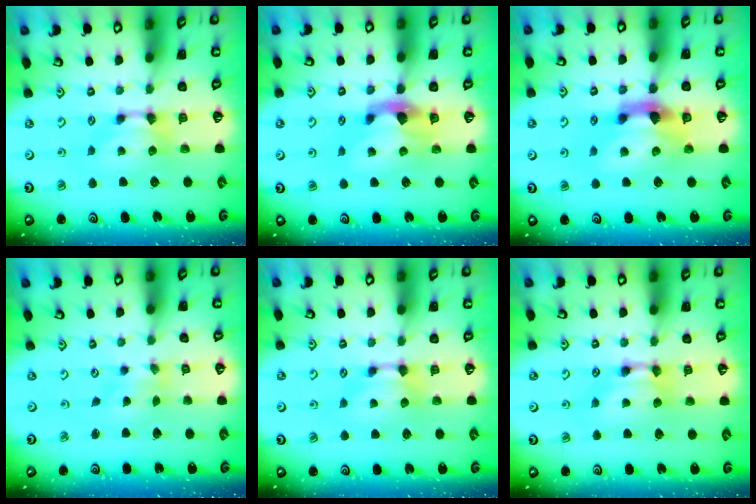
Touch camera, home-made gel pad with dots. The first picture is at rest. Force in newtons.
{"total": 2.8, "press": 2.5, "slide": 1.3}
{"total": 4.8, "press": 4.5, "slide": 1.7}
{"total": 1.9, "press": 1.5, "slide": 1.2}
{"total": 0.6, "press": 0.2, "slide": 0.6}
{"total": 1.9, "press": 1.9, "slide": 0.1}